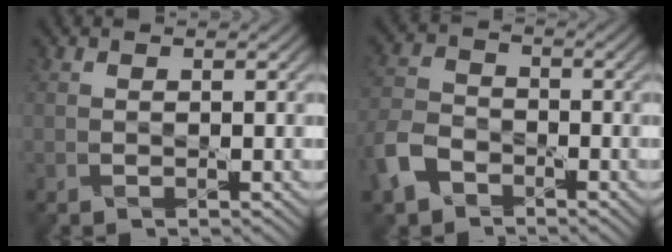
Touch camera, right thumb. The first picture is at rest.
{"total": 6.5, "force": [-4.1, 4.1, 3.0], "torque": [-0.087, -0.003, -0.097]}